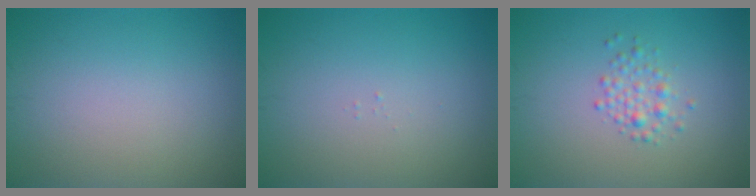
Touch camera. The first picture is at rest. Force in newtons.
{"total": 0.0}
{"total": 1.7, "press": 1.7, "slide": 0.0}